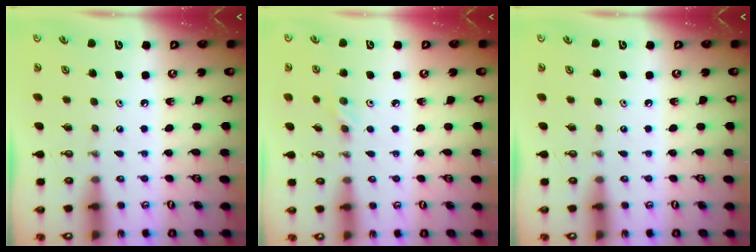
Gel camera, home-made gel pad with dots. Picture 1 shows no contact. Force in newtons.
{"total": 5.2, "press": 5.1, "slide": 0.7}
{"total": 0.0}